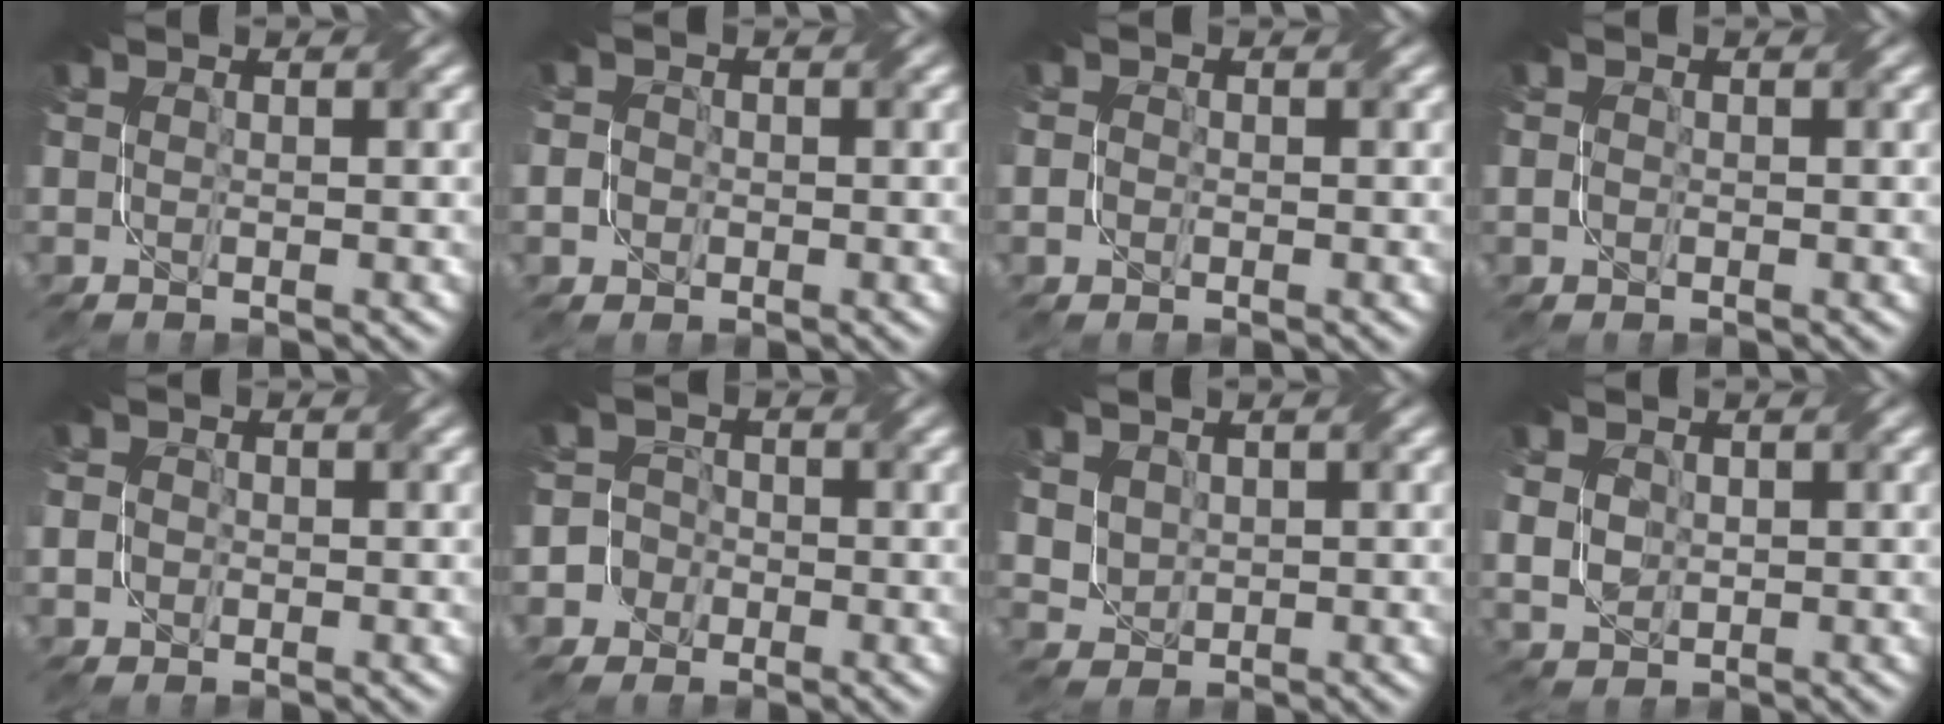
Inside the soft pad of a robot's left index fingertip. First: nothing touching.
{"total": 1.9, "force": [-0.3, 1.6, 0.8], "torque": [0.000, 0.011, -0.023]}
{"total": 0.8, "force": [-0.5, 0.6, 0.3], "torque": [-0.007, 0.000, -0.012]}
{"total": 0.7, "force": [-0.6, 0.1, 0.1], "torque": [0.001, 0.000, -0.016]}
{"total": 1.7, "force": [-0.3, 1.5, 0.8], "torque": [-0.005, 0.008, -0.023]}
{"total": 4.3, "force": [-2.4, 3.6, 0.1], "torque": [0.016, 0.009, -0.064]}
{"total": 2.9, "force": [1.4, 2.3, 1.3], "torque": [-0.061, 0.002, 0.050]}
{"total": 3.4, "force": [1.0, 2.7, 1.8], "torque": [-0.071, 0.010, 0.022]}